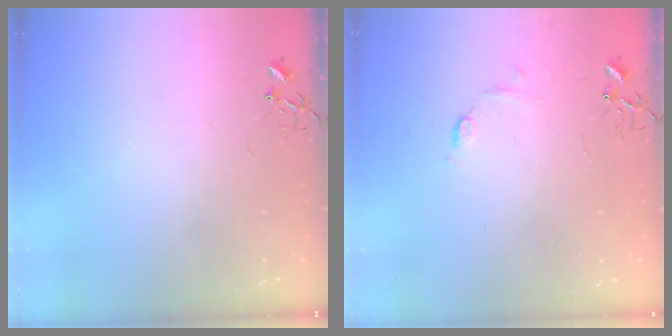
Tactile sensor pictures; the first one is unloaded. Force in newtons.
{"total": 6.1, "press": 6.1, "slide": 0.7}